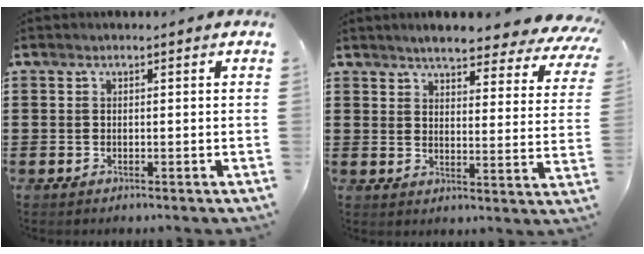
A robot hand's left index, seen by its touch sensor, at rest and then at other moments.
{"total": 5.6, "force": [5.1, 0.4, 2.3], "torque": [-0.057, -0.031, 0.085]}